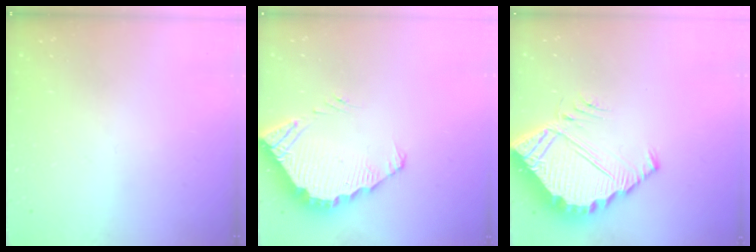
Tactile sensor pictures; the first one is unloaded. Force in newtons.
{"total": 4.4, "press": 4.4, "slide": 0.2}
{"total": 6.9, "press": 6.9, "slide": 0.4}